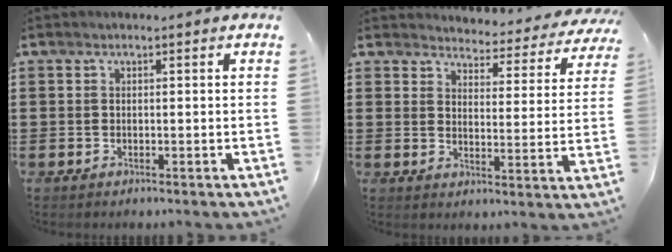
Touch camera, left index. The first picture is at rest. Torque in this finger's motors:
{"motor_torque": [0.63, -1.51, 0.26, -0.01]}